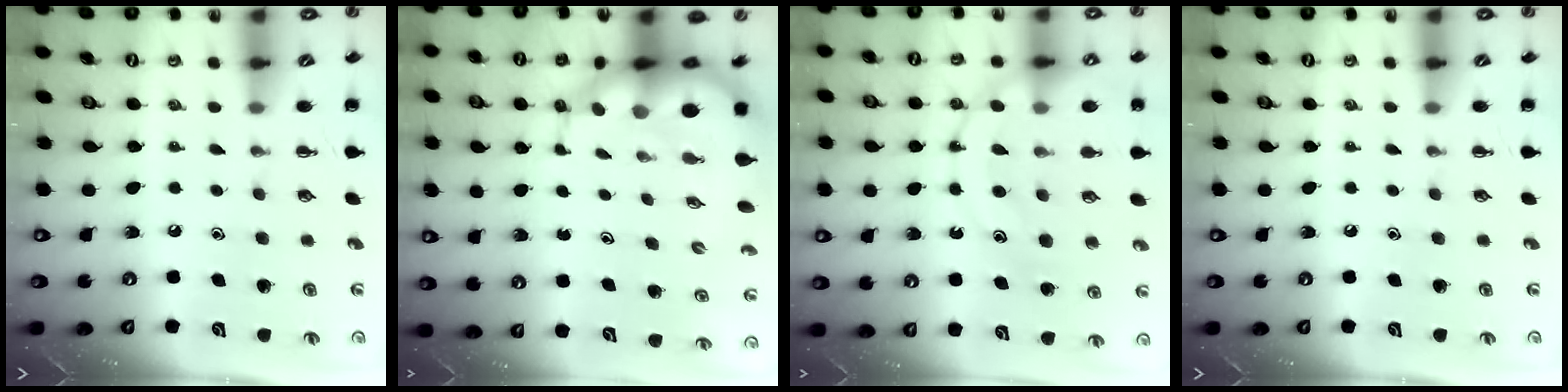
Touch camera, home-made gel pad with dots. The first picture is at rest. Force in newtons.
{"total": 9.3, "press": 8.9, "slide": 2.8}
{"total": 17.3, "press": 17.2, "slide": 1.9}
{"total": 0.0}